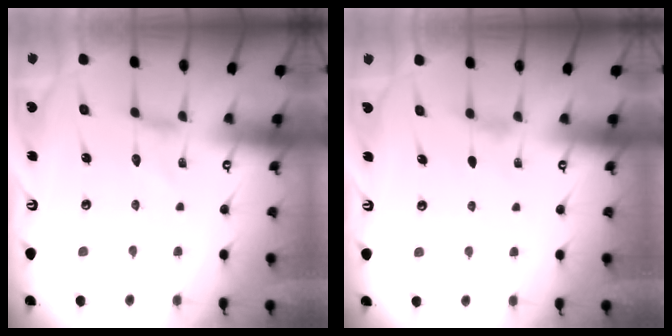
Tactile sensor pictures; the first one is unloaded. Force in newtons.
{"total": 2.5, "press": 2.5, "slide": 0.4}